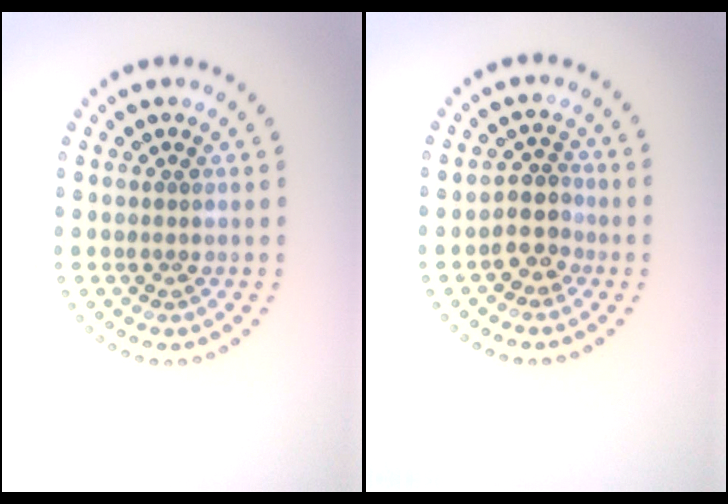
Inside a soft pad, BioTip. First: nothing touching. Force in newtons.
{"total": 2.6, "press": 2.2, "slide": 1.4}